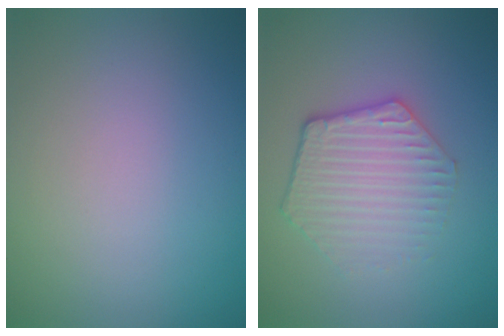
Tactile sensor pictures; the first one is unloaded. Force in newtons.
{"total": 3.5, "press": 3.0, "slide": 1.7}